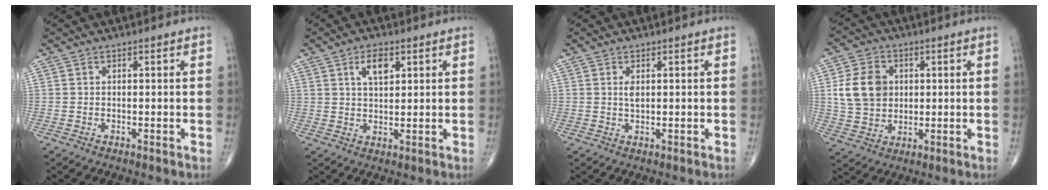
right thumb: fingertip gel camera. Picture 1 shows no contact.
{"total": 5.0, "force": [2.2, 2.6, 3.7], "torque": [-0.052, -0.008, 0.039]}
{"total": 1.8, "force": [0.4, 0.8, 1.5], "torque": [-0.025, -0.002, 0.010]}
{"total": 10.2, "force": [1.7, 8.1, 6.0], "torque": [-0.092, 0.001, 0.035]}